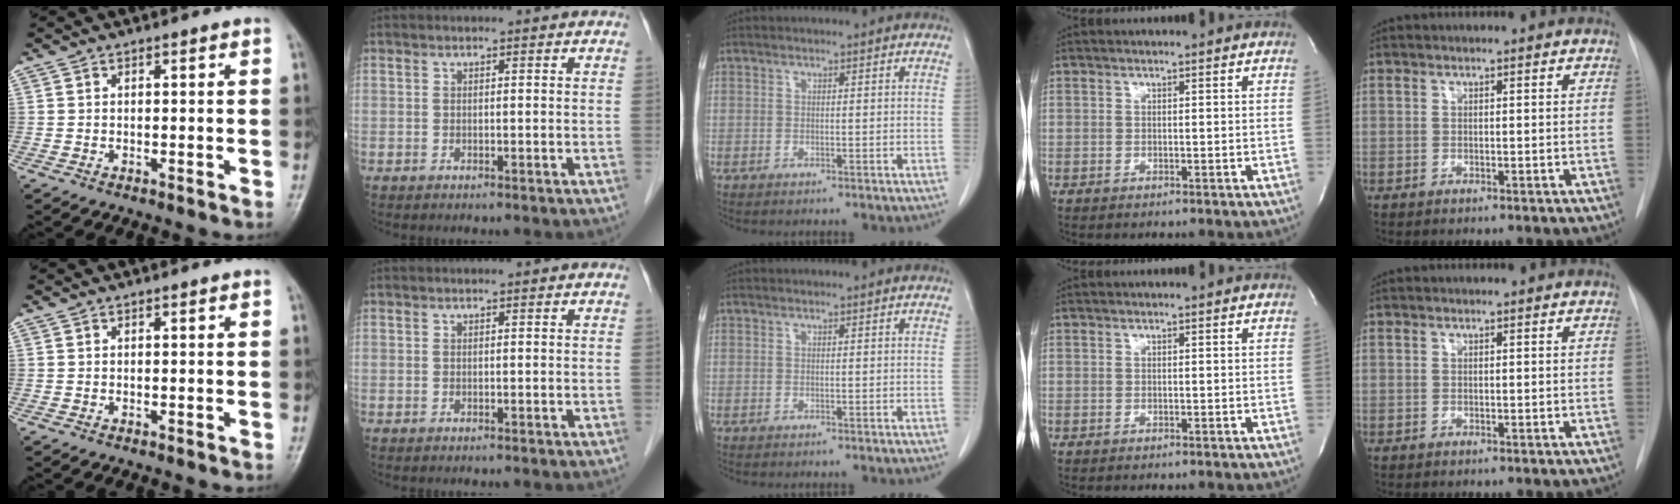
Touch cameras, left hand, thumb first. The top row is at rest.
{}